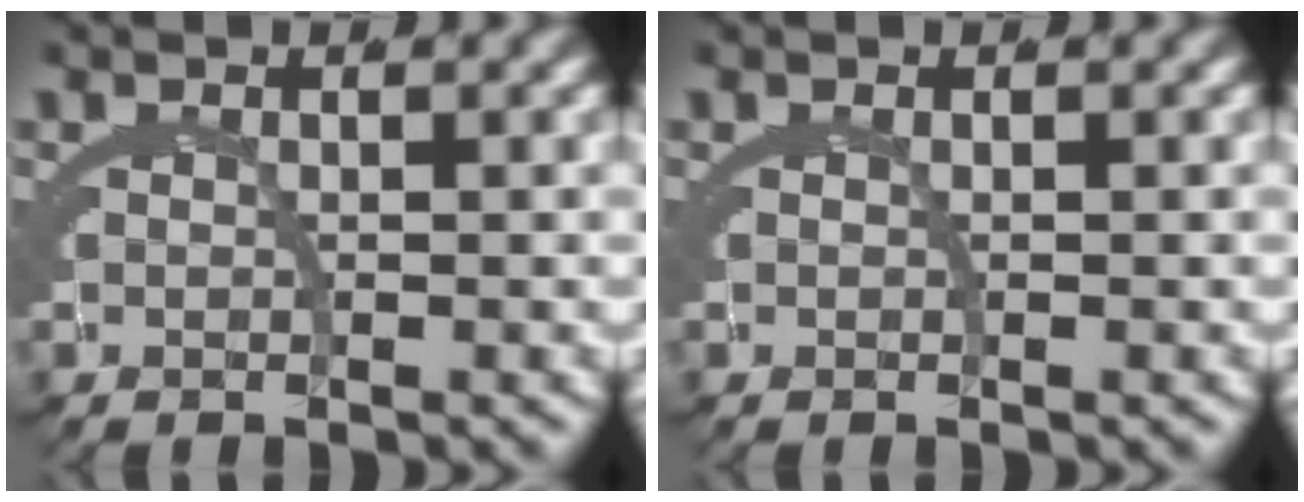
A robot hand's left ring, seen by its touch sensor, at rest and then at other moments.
{"total": 0.0}